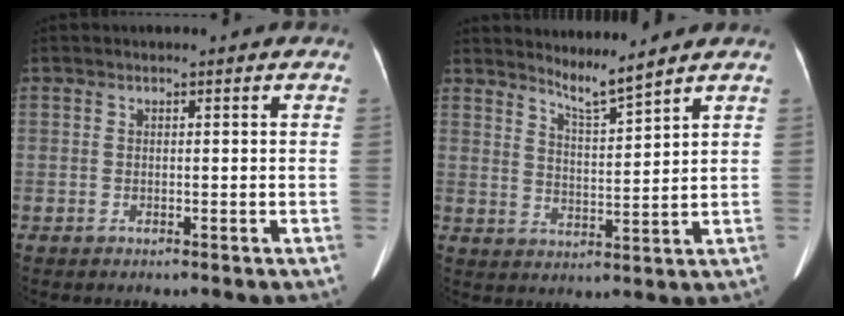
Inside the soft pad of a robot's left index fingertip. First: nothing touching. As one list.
[{"total": 4.5, "force": [4.1, -1.1, 1.4], "torque": [-0.036, -0.022, 0.080]}]